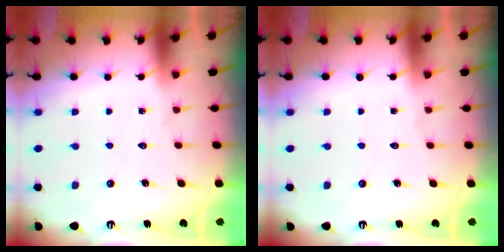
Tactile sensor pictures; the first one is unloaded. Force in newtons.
{"total": 0.0}